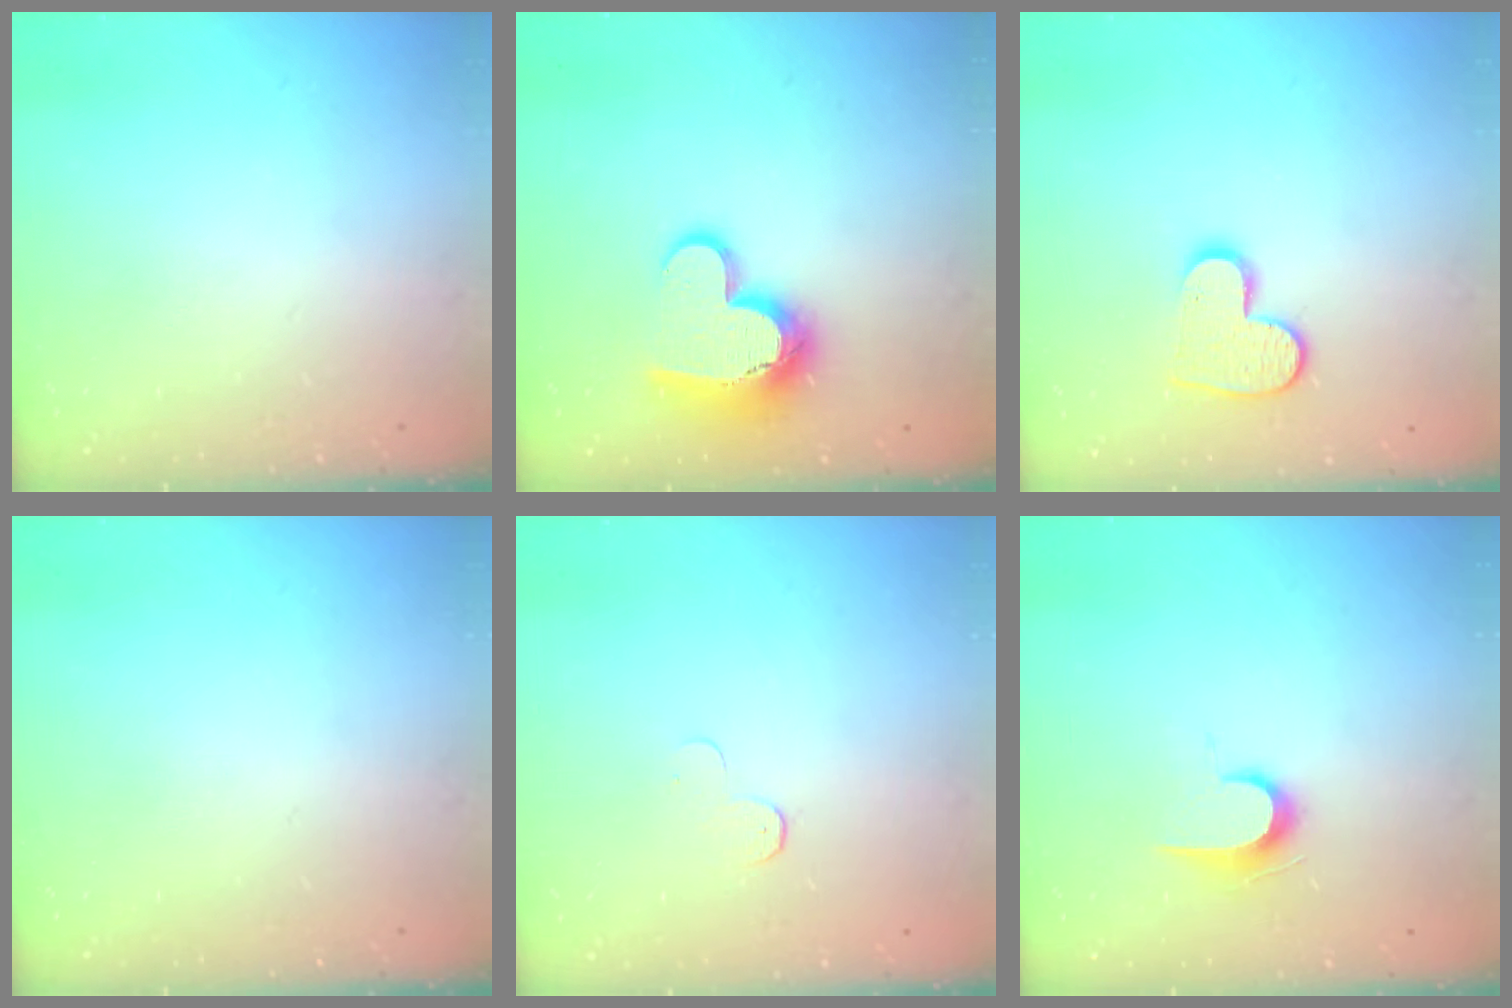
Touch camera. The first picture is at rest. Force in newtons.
{"total": 14.6, "press": 14.5, "slide": 1.2}
{"total": 10.1, "press": 10.0, "slide": 0.6}
{"total": 0.0}
{"total": 3.9, "press": 3.9, "slide": 0.4}
{"total": 7.2, "press": 7.1, "slide": 0.7}